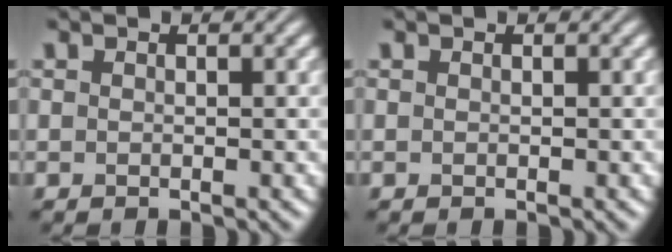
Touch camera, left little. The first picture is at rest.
{"total": 0.0}